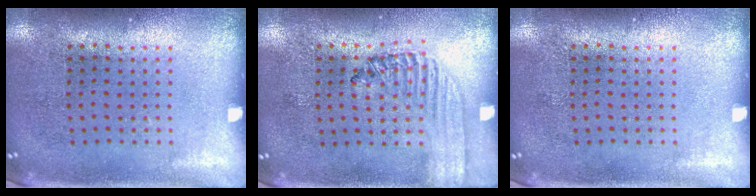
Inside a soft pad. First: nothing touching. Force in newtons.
{"total": 1.4, "press": 1.2, "slide": 0.6}
{"total": 0.0}